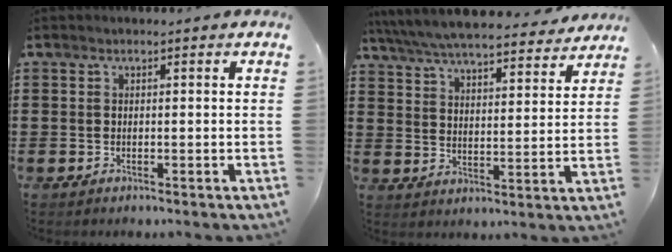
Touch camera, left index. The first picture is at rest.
{"total": 6.6, "force": [6.4, 0.2, 1.8], "torque": [-0.064, -0.040, 0.111]}